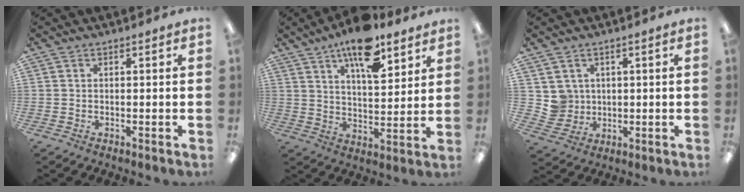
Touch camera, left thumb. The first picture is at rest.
{"total": 14.3, "force": [9.8, 5.6, 8.9], "torque": [-0.129, -0.051, 0.163]}
{"total": 4.8, "force": [2.2, 4.3, -0.2], "torque": [-0.010, -0.004, 0.043]}